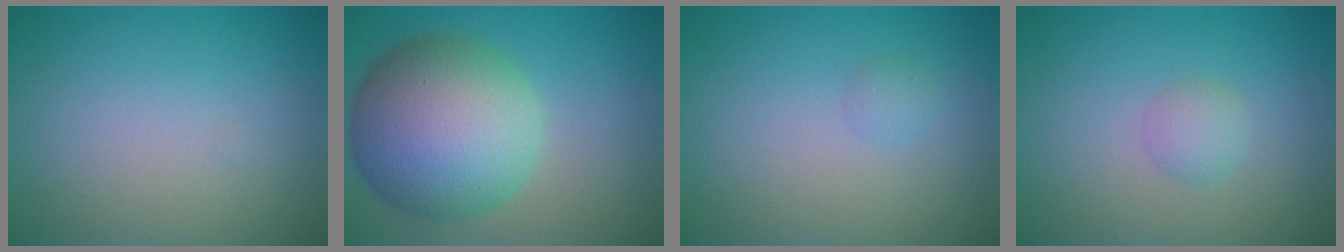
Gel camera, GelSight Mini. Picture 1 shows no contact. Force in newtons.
{"total": 12.5, "press": 12.4, "slide": 0.4}
{"total": 0.9, "press": 0.9, "slide": 0.0}
{"total": 1.5, "press": 1.5, "slide": 0.1}